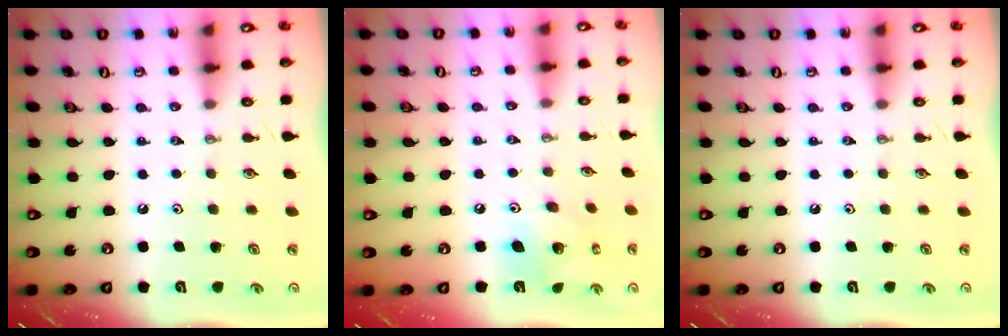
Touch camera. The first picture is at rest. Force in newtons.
{"total": 10.0, "press": 10.0, "slide": 0.7}
{"total": 0.0}